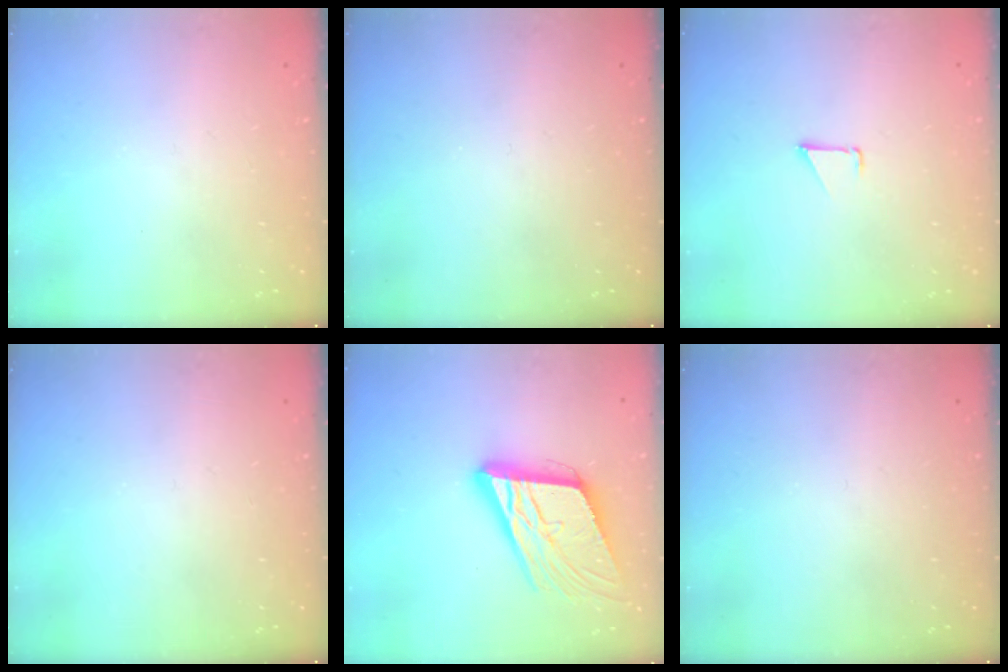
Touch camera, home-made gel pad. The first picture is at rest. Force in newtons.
{"total": 0.0}
{"total": 0.9, "press": 0.9, "slide": 0.1}
{"total": 0.0}
{"total": 18.5, "press": 18.2, "slide": 3.6}
{"total": 0.0}